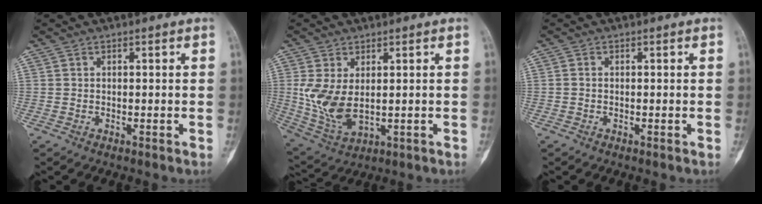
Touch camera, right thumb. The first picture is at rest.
{"total": 9.4, "force": [0.6, 5.3, 7.7], "torque": [-0.154, -0.010, 0.030]}
{"total": 0.6, "force": [-0.2, 0.4, 0.4], "torque": [-0.002, 0.002, -0.006]}